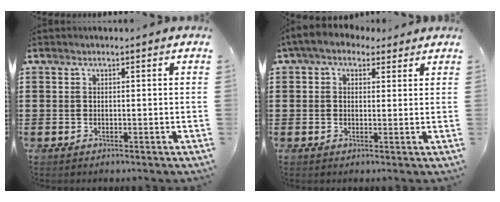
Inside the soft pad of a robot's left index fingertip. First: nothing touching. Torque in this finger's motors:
{"motor_torque": [2.14, 0.00, 0.34, 0.07]}